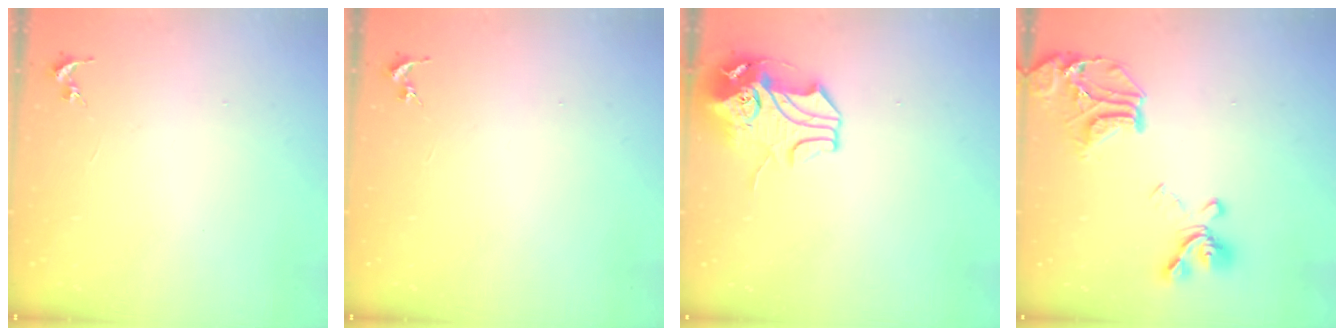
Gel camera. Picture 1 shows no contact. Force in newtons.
{"total": 0.0}
{"total": 10.3, "press": 10.2, "slide": 1.7}
{"total": 19.6, "press": 19.5, "slide": 2.1}